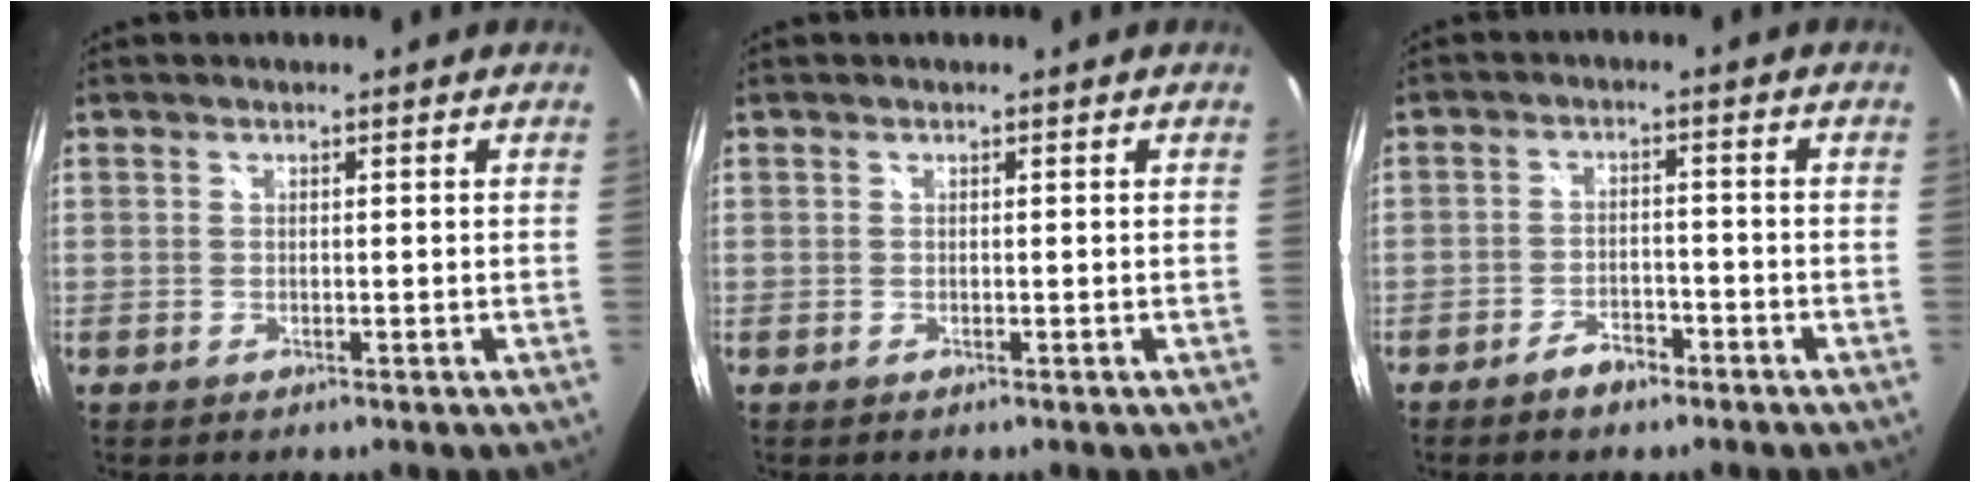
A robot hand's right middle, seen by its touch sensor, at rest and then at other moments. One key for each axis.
{"total": 0.0}
{"total": 4.1, "fx": -3.1, "fy": 1.7, "fz": 2.0, "tx": -0.050, "ty": 0.005, "tz": -0.048}